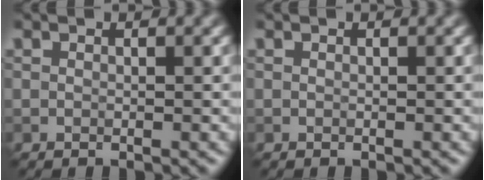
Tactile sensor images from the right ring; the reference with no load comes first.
{"total": 0.0}